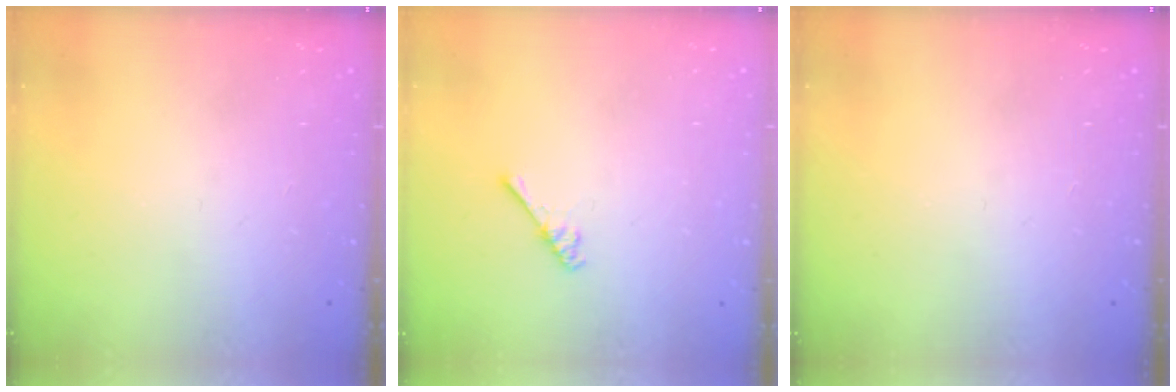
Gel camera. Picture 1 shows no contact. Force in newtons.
{"total": 2.9, "press": 2.9, "slide": 0.4}
{"total": 0.0}